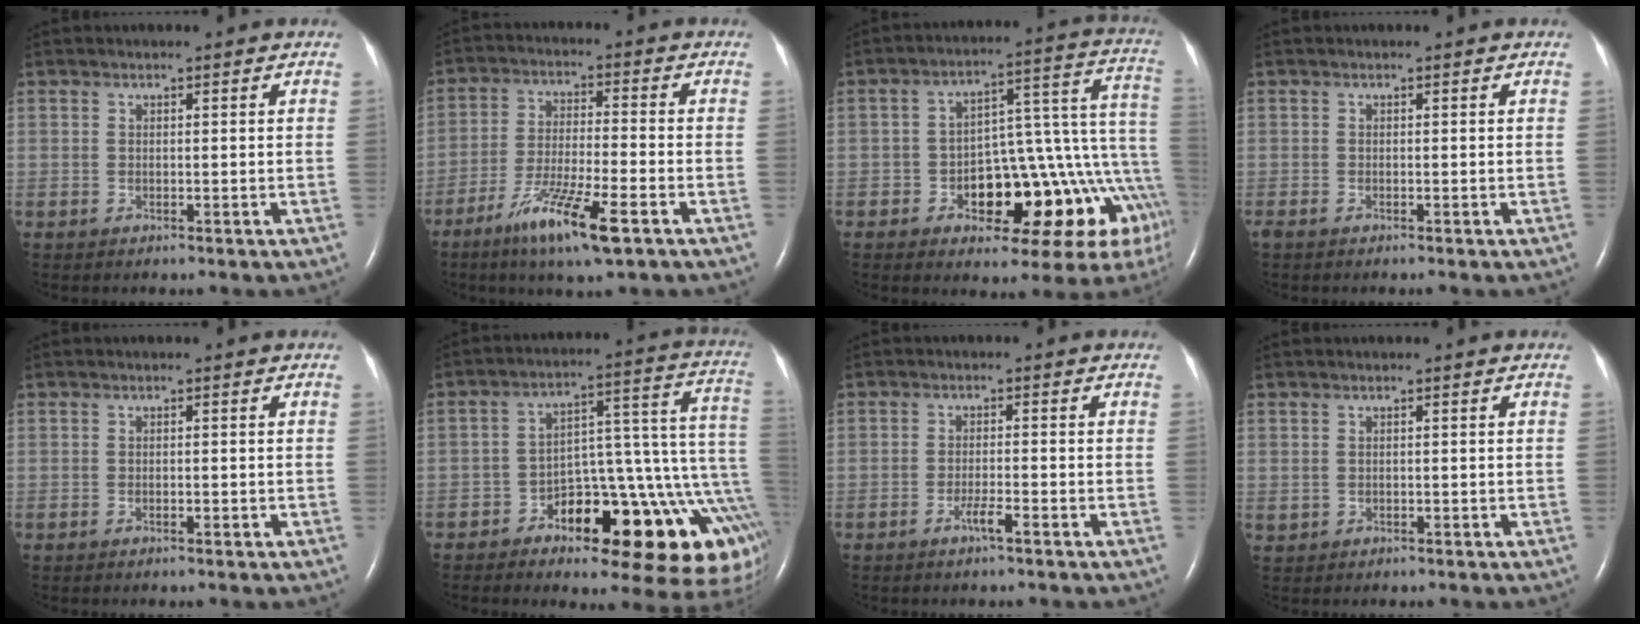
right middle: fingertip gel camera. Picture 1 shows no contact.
{"total": 10.8, "force": [-6.2, 0.8, 8.8], "torque": [-0.171, -0.026, -0.110]}
{"total": 20.3, "force": [-7.7, 6.3, 17.7], "torque": [-0.141, 0.048, -0.091]}
{"total": 0.6, "force": [-0.5, 0.0, 0.3], "torque": [-0.010, -0.002, -0.012]}
{"total": 0.7, "force": [-0.4, 0.2, 0.6], "torque": [-0.015, -0.001, -0.004]}
{"total": 21.0, "force": [-8.7, 6.6, 18.0], "torque": [-0.125, 0.068, -0.115]}
{"total": 2.4, "force": [-1.5, 0.0, 1.9], "torque": [-0.039, -0.002, -0.029]}
{"total": 0.7, "force": [0.0, 0.7, 0.3], "torque": [-0.009, 0.001, 0.006]}